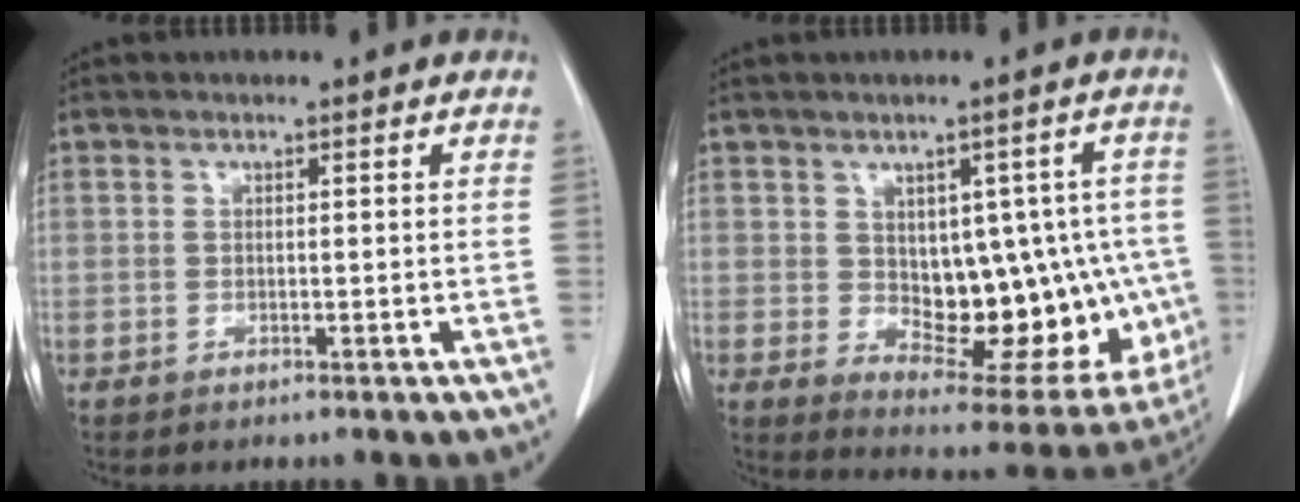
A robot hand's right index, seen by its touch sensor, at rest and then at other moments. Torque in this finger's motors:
{"motor_torque": [0.85, 0.12, 0.30, 0.06]}